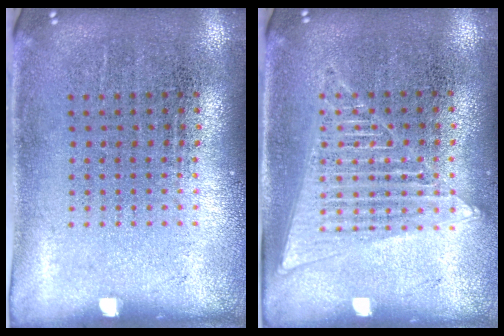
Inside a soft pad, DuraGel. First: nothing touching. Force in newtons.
{"total": 1.4, "press": 1.4, "slide": 0.3}